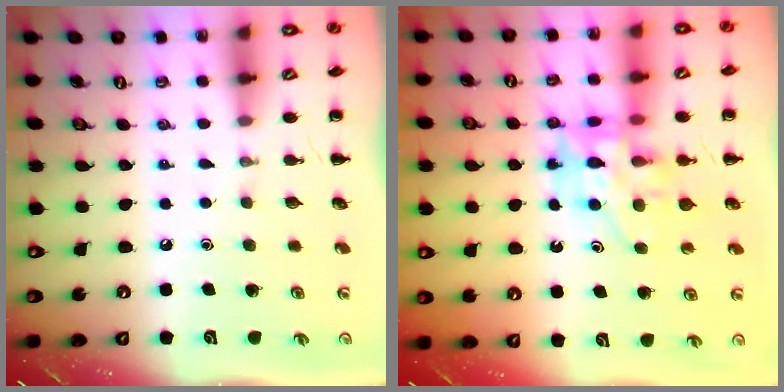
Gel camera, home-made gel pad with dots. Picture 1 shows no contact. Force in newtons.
{"total": 12.3, "press": 11.9, "slide": 3.2}